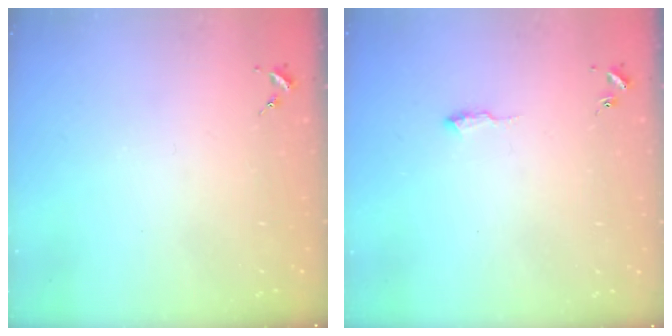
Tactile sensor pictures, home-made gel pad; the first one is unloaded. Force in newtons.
{"total": 5.0, "press": 4.9, "slide": 0.6}